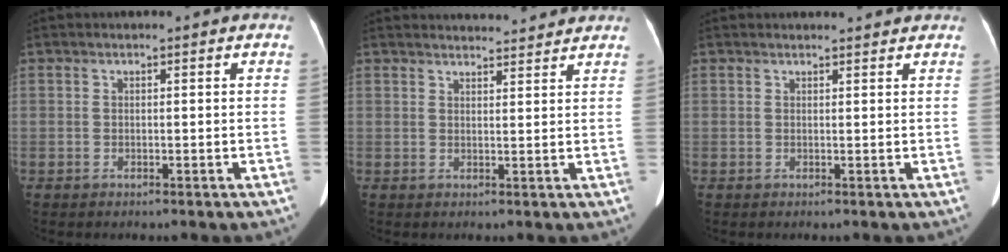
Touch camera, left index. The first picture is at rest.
{"total": 7.3, "force": [7.1, 0.8, 1.2], "torque": [-0.013, 0.017, 0.080]}
{"total": 4.1, "force": [4.0, 0.6, 0.9], "torque": [-0.012, 0.018, 0.044]}